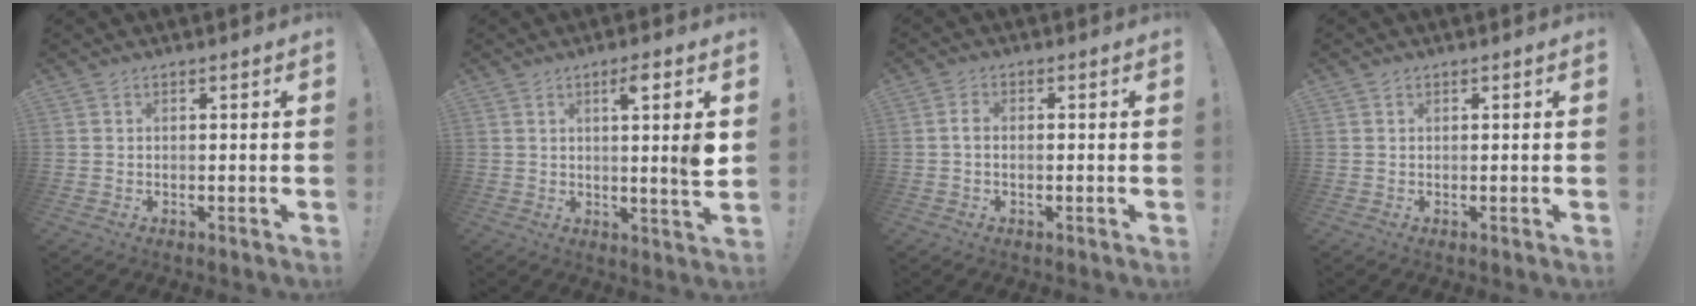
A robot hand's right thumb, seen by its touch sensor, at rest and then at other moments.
{"total": 7.9, "force": [1.7, -0.7, 7.7], "torque": [-0.111, -0.011, 0.015]}
{"total": 1.9, "force": [-0.2, 1.0, 1.6], "torque": [-0.021, 0.003, -0.005]}
{"total": 0.0}